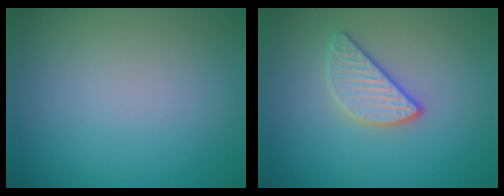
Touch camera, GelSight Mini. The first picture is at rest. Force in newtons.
{"total": 2.6, "press": 2.5, "slide": 0.8}